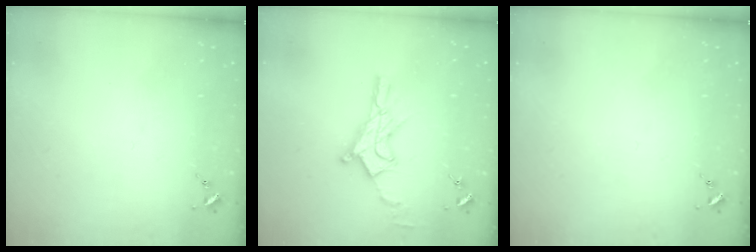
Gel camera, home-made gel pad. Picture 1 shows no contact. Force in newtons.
{"total": 13.3, "press": 13.3, "slide": 1.0}
{"total": 0.0}